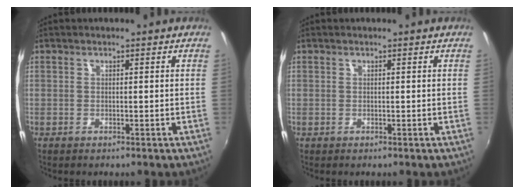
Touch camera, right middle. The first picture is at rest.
{"total": 0.0}